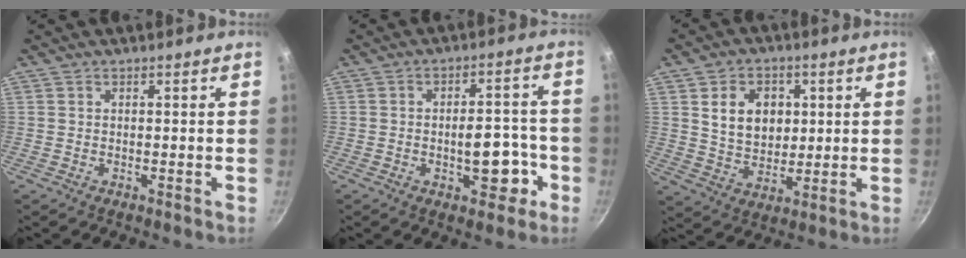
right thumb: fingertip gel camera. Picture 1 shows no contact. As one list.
[{"total": 9.2, "force": [-3.0, 4.7, 7.3], "torque": [-0.062, 0.027, -0.038]}, {"total": 10.7, "force": [2.6, 8.1, 6.5], "torque": [-0.083, -0.011, 0.049]}]